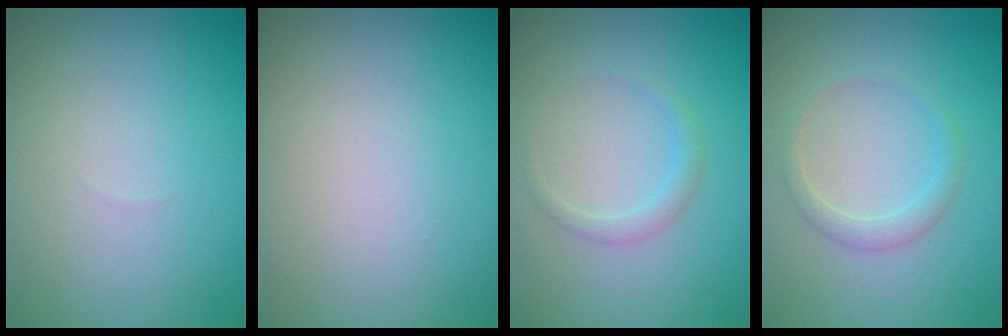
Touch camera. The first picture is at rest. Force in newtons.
{"total": 0.0}
{"total": 1.2, "press": 1.2, "slide": 0.1}
{"total": 1.6, "press": 1.6, "slide": 0.1}